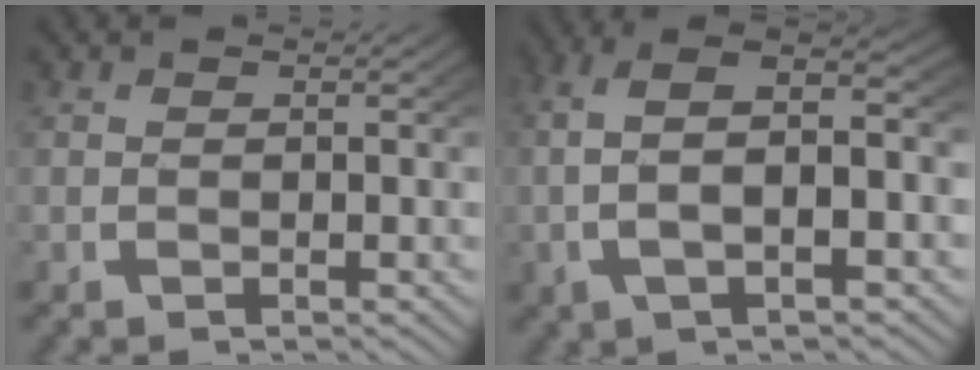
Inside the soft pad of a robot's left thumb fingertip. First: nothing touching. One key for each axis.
{"total": 8.7, "fx": 0.4, "fy": 4.7, "fz": 7.3, "tx": -0.150, "ty": -0.001, "tz": 0.002}